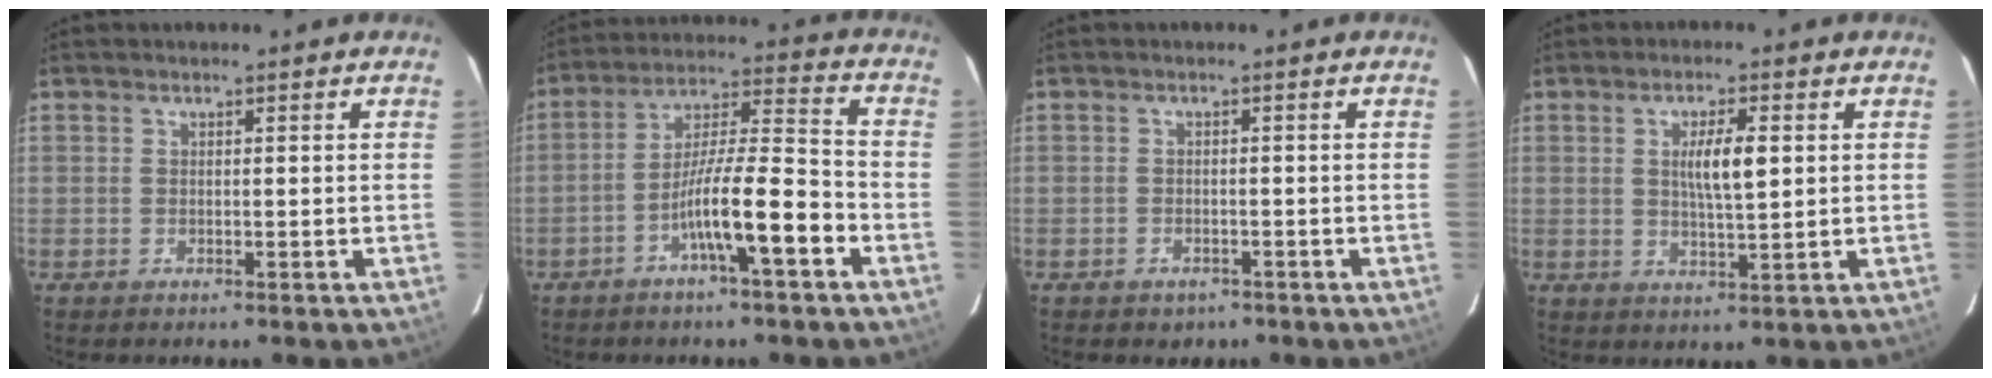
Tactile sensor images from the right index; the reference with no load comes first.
{"total": 11.4, "force": [-5.2, 0.7, 10.1], "torque": [-0.177, 0.016, -0.089]}
{"total": 2.1, "force": [-1.4, 1.5, 0.4], "torque": [-0.009, 0.005, -0.012]}
{"total": 5.6, "force": [1.1, 0.9, 5.4], "torque": [-0.095, 0.001, 0.022]}